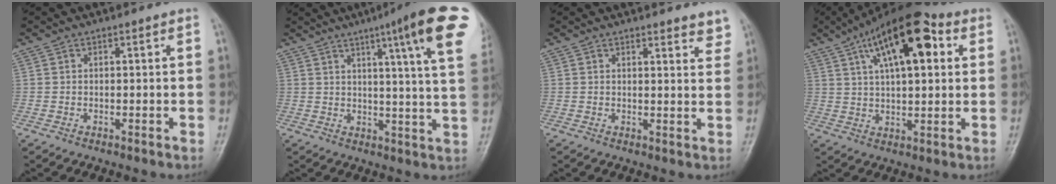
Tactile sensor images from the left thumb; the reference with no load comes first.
{"total": 17.0, "force": [8.4, 1.2, 14.8], "torque": [-0.183, -0.031, 0.094]}
{"total": 3.6, "force": [3.2, 1.0, 1.3], "torque": [0.002, -0.017, 0.032]}
{"total": 17.1, "force": [6.6, 7.1, 14.1], "torque": [-0.202, 0.007, 0.099]}